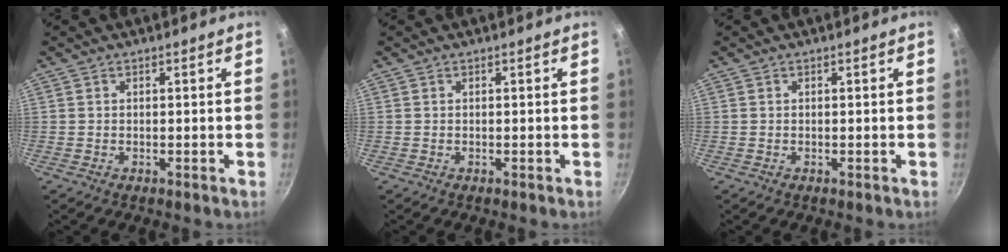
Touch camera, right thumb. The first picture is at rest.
{"total": 0.0}
{"total": 0.0}